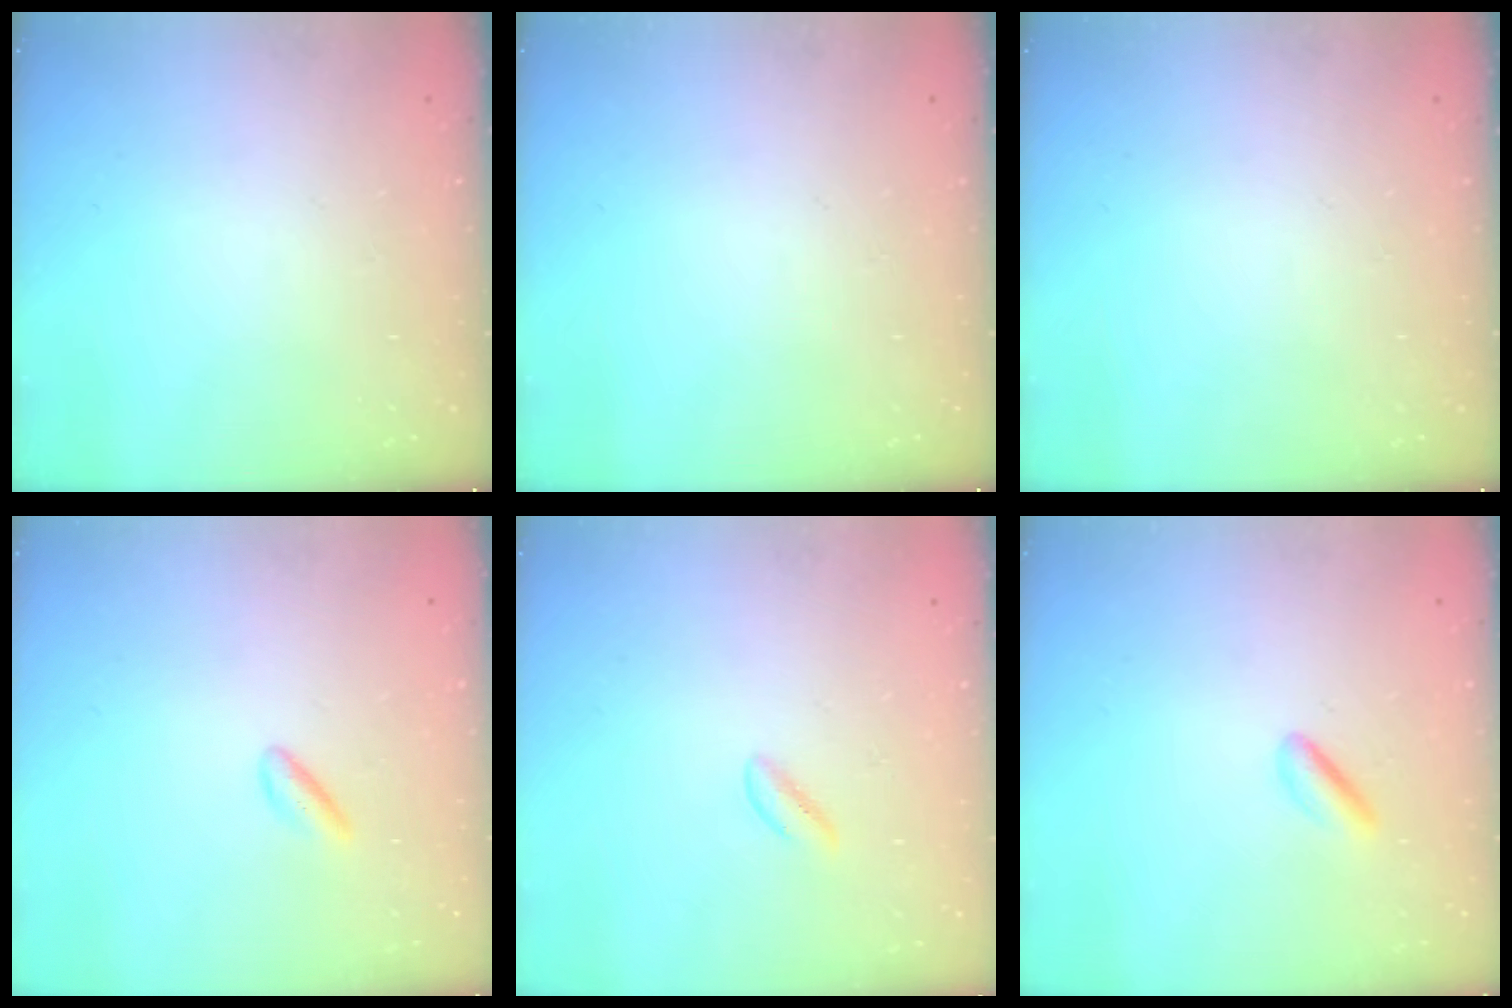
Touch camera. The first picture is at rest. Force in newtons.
{"total": 0.0}
{"total": 0.0}
{"total": 2.2, "press": 1.9, "slide": 1.1}
{"total": 1.1, "press": 1.0, "slide": 0.5}
{"total": 2.5, "press": 2.3, "slide": 1.0}